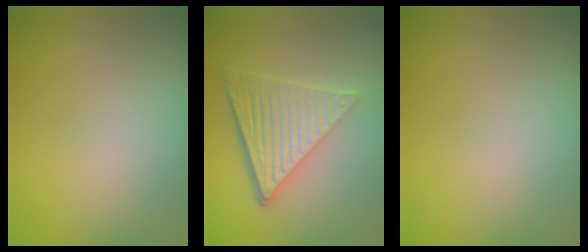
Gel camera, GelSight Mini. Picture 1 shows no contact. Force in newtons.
{"total": 6.1, "press": 4.2, "slide": 4.5}
{"total": 0.0}